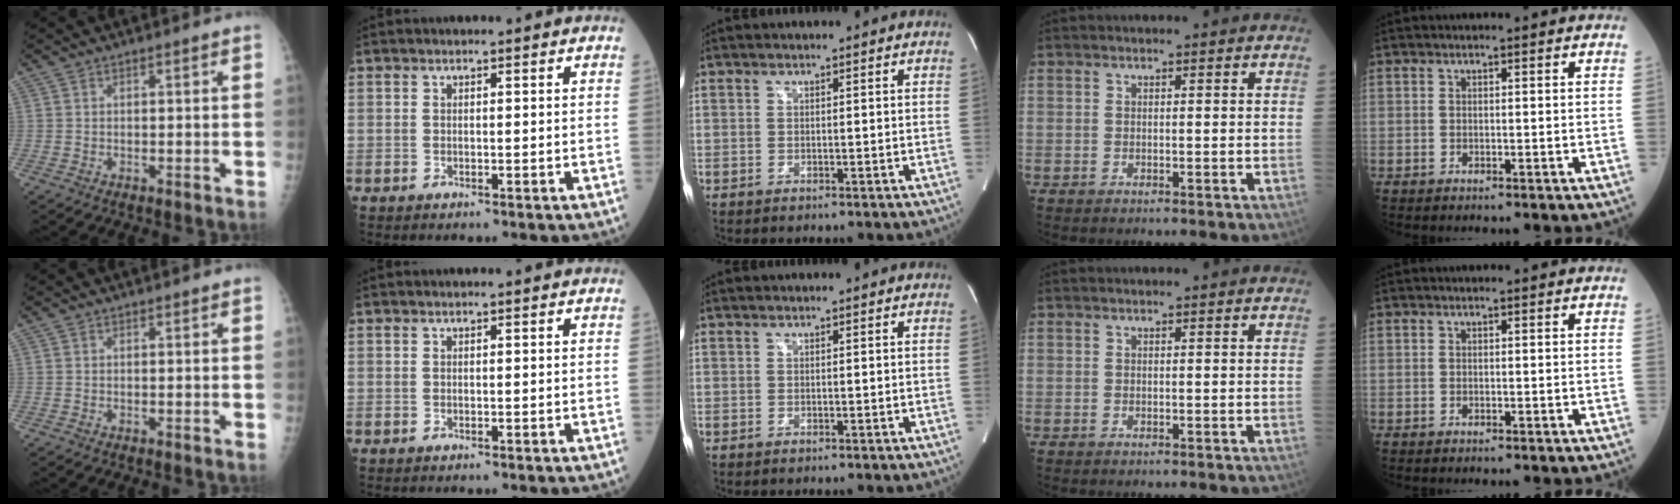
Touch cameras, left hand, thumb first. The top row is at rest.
{}